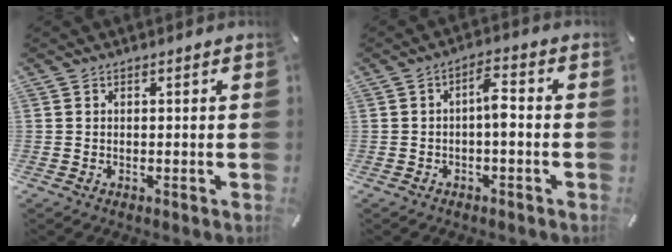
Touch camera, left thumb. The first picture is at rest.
{"total": 5.0, "force": [-1.0, 2.0, 4.4], "torque": [-0.079, 0.017, -0.019]}